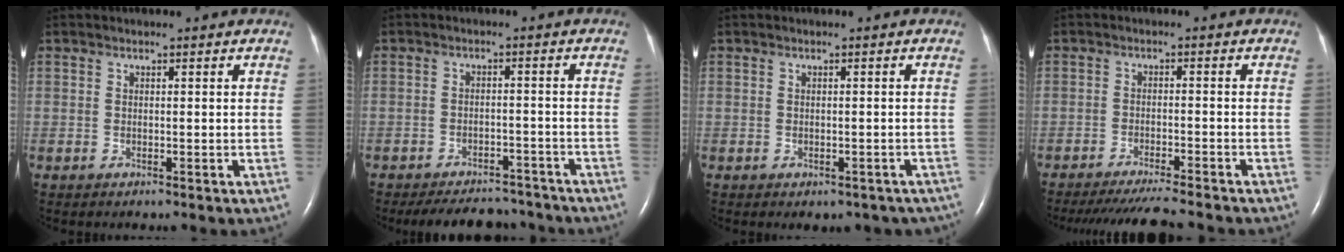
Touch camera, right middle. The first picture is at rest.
{"total": 10.8, "force": [-9.8, 3.7, 2.7], "torque": [-0.044, 0.005, -0.125]}
{"total": 5.2, "force": [-4.2, 2.7, 1.5], "torque": [-0.005, 0.015, -0.038]}
{"total": 10.4, "force": [-9.5, -0.1, 4.2], "torque": [-0.062, -0.026, -0.143]}